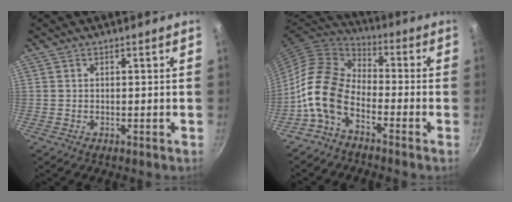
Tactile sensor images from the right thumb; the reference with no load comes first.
{"total": 12.2, "force": [-5.4, 7.3, 8.2], "torque": [-0.144, 0.051, -0.126]}